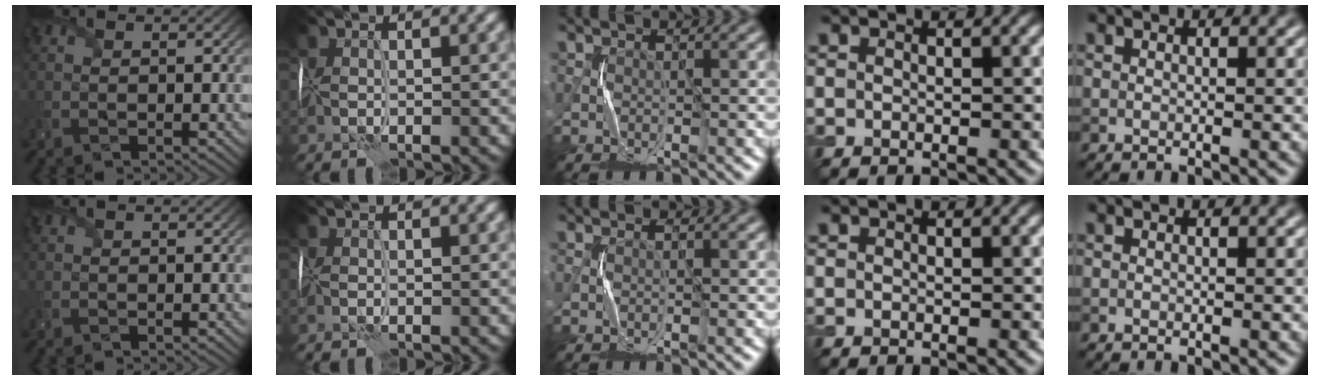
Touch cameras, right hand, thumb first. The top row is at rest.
{"middle": {"total": 0.7, "force": [-0.1, -0.4, -0.5], "torque": [0.006, -0.002, -0.002]}}